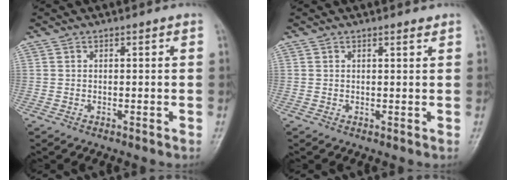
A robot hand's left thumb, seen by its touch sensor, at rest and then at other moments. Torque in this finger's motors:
{"motor_torque": [-0.71, -0.08, -0.15, 0.27, -0.04]}